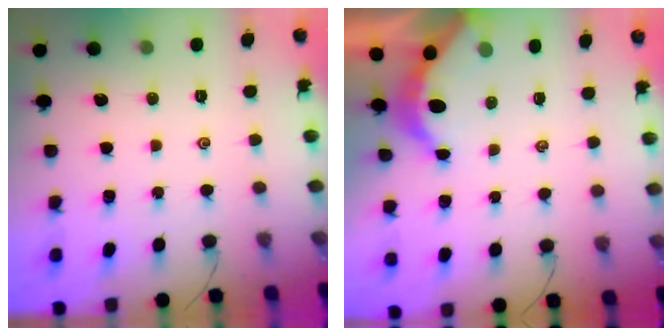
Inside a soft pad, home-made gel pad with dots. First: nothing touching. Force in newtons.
{"total": 3.9, "press": 3.9, "slide": 0.5}